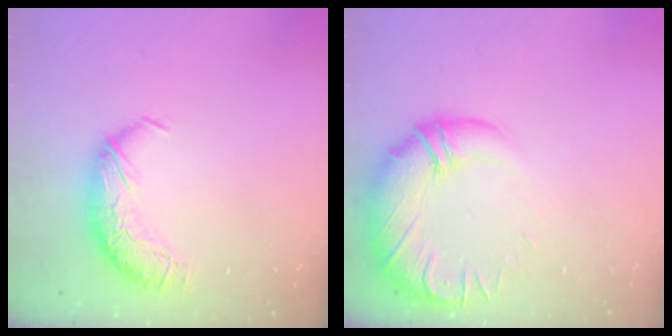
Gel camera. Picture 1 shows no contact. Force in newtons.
{"total": 4.1, "press": 2.1, "slide": 3.5}